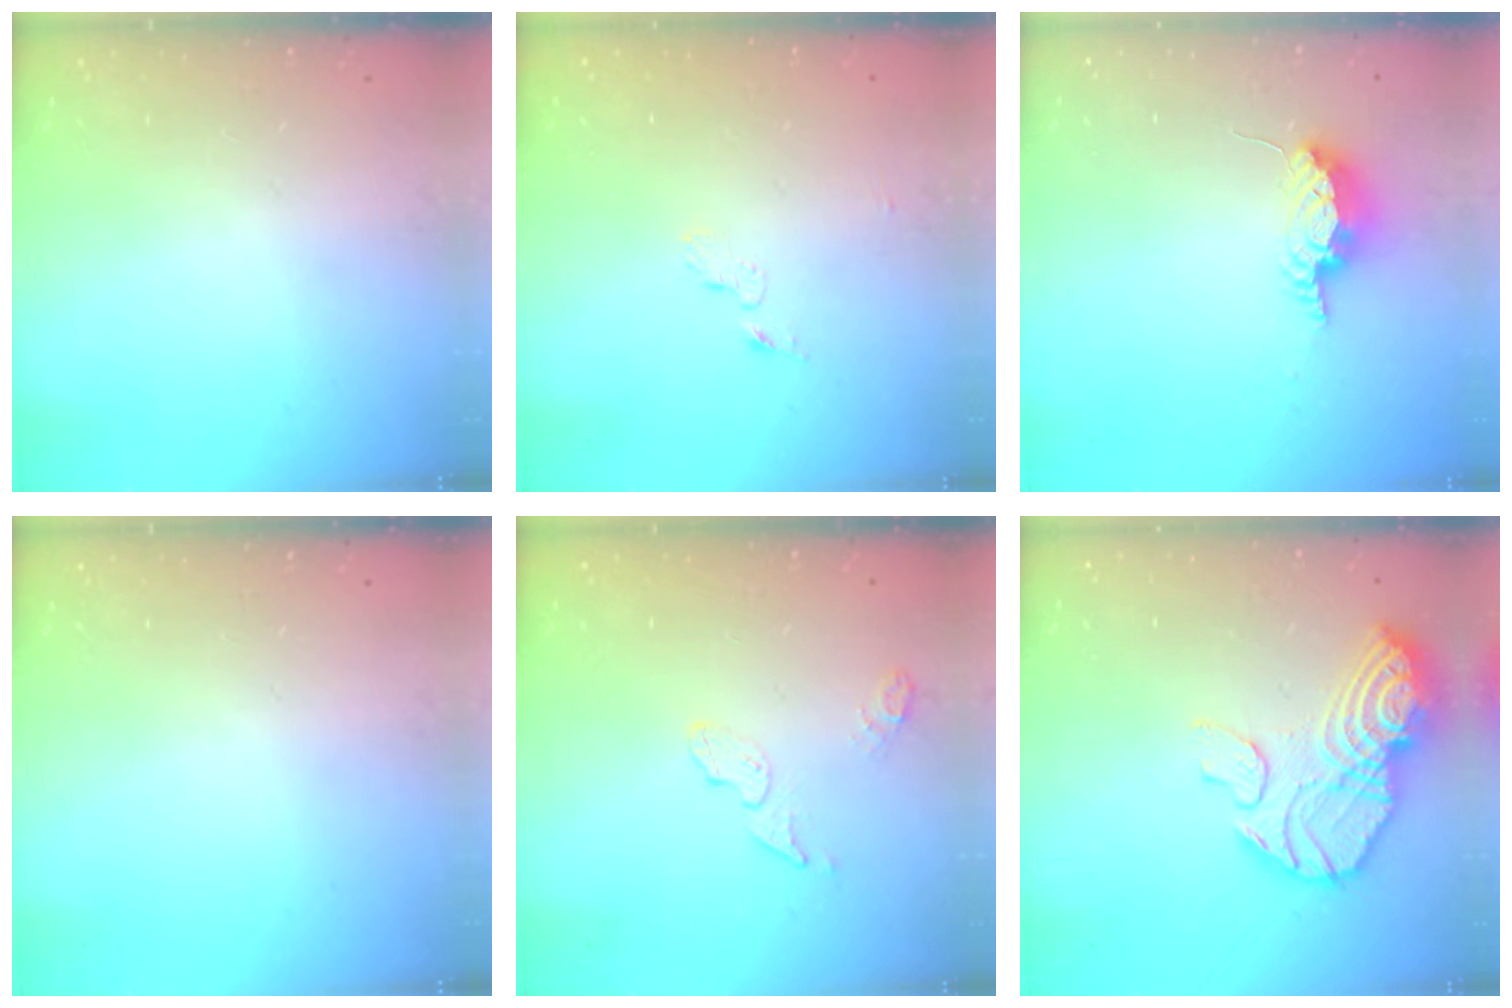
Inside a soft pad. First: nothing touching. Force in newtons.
{"total": 3.7, "press": 3.6, "slide": 0.4}
{"total": 7.9, "press": 7.5, "slide": 2.3}
{"total": 0.0}
{"total": 4.4, "press": 4.4, "slide": 0.4}
{"total": 17.8, "press": 17.3, "slide": 4.0}